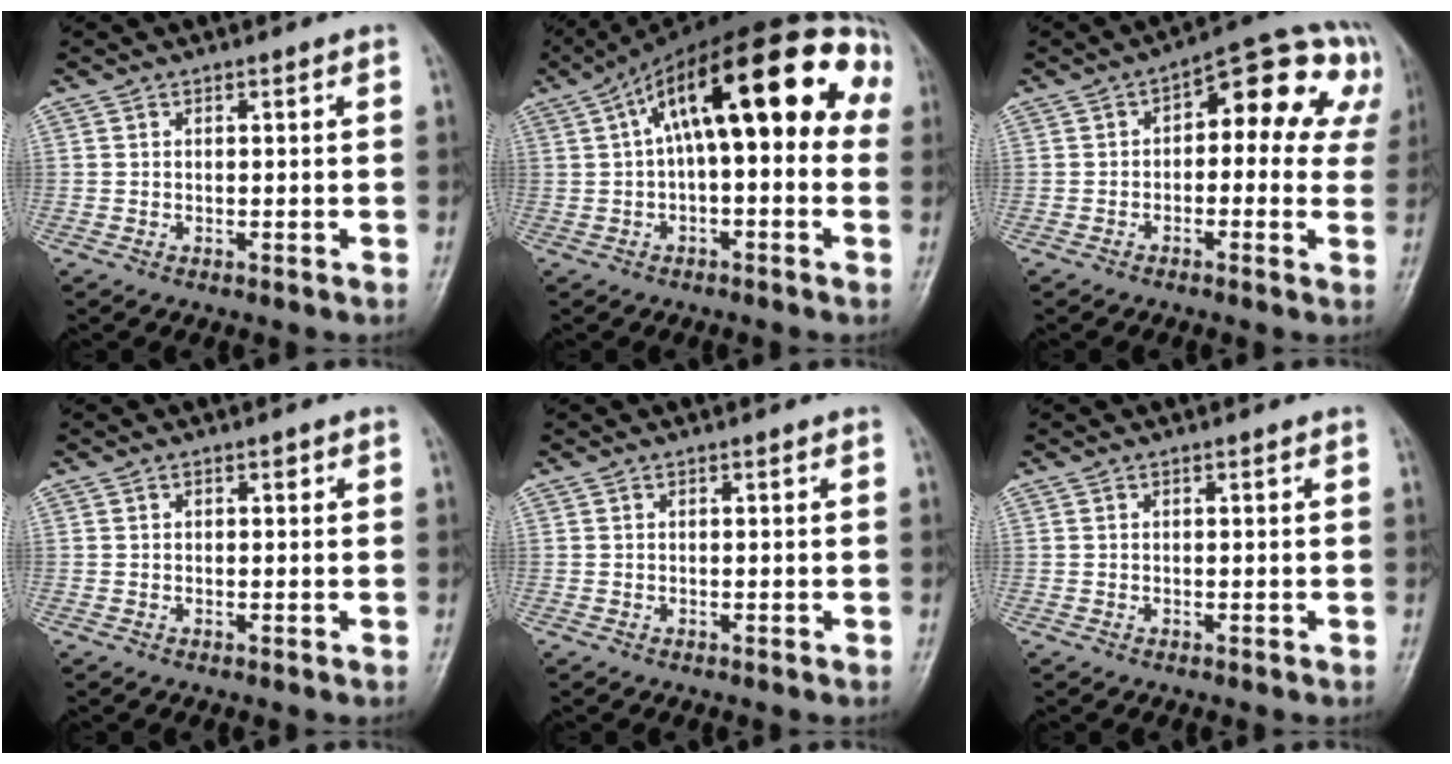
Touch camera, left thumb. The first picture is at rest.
{"total": 22.3, "force": [4.4, 8.8, 20.0], "torque": [-0.273, 0.059, 0.056]}
{"total": 14.1, "force": [3.4, 7.7, 11.3], "torque": [-0.081, 0.037, 0.029]}
{"total": 0.9, "force": [0.3, 0.7, 0.5], "torque": [0.005, 0.002, 0.002]}
{"total": 0.0}
{"total": 0.0}